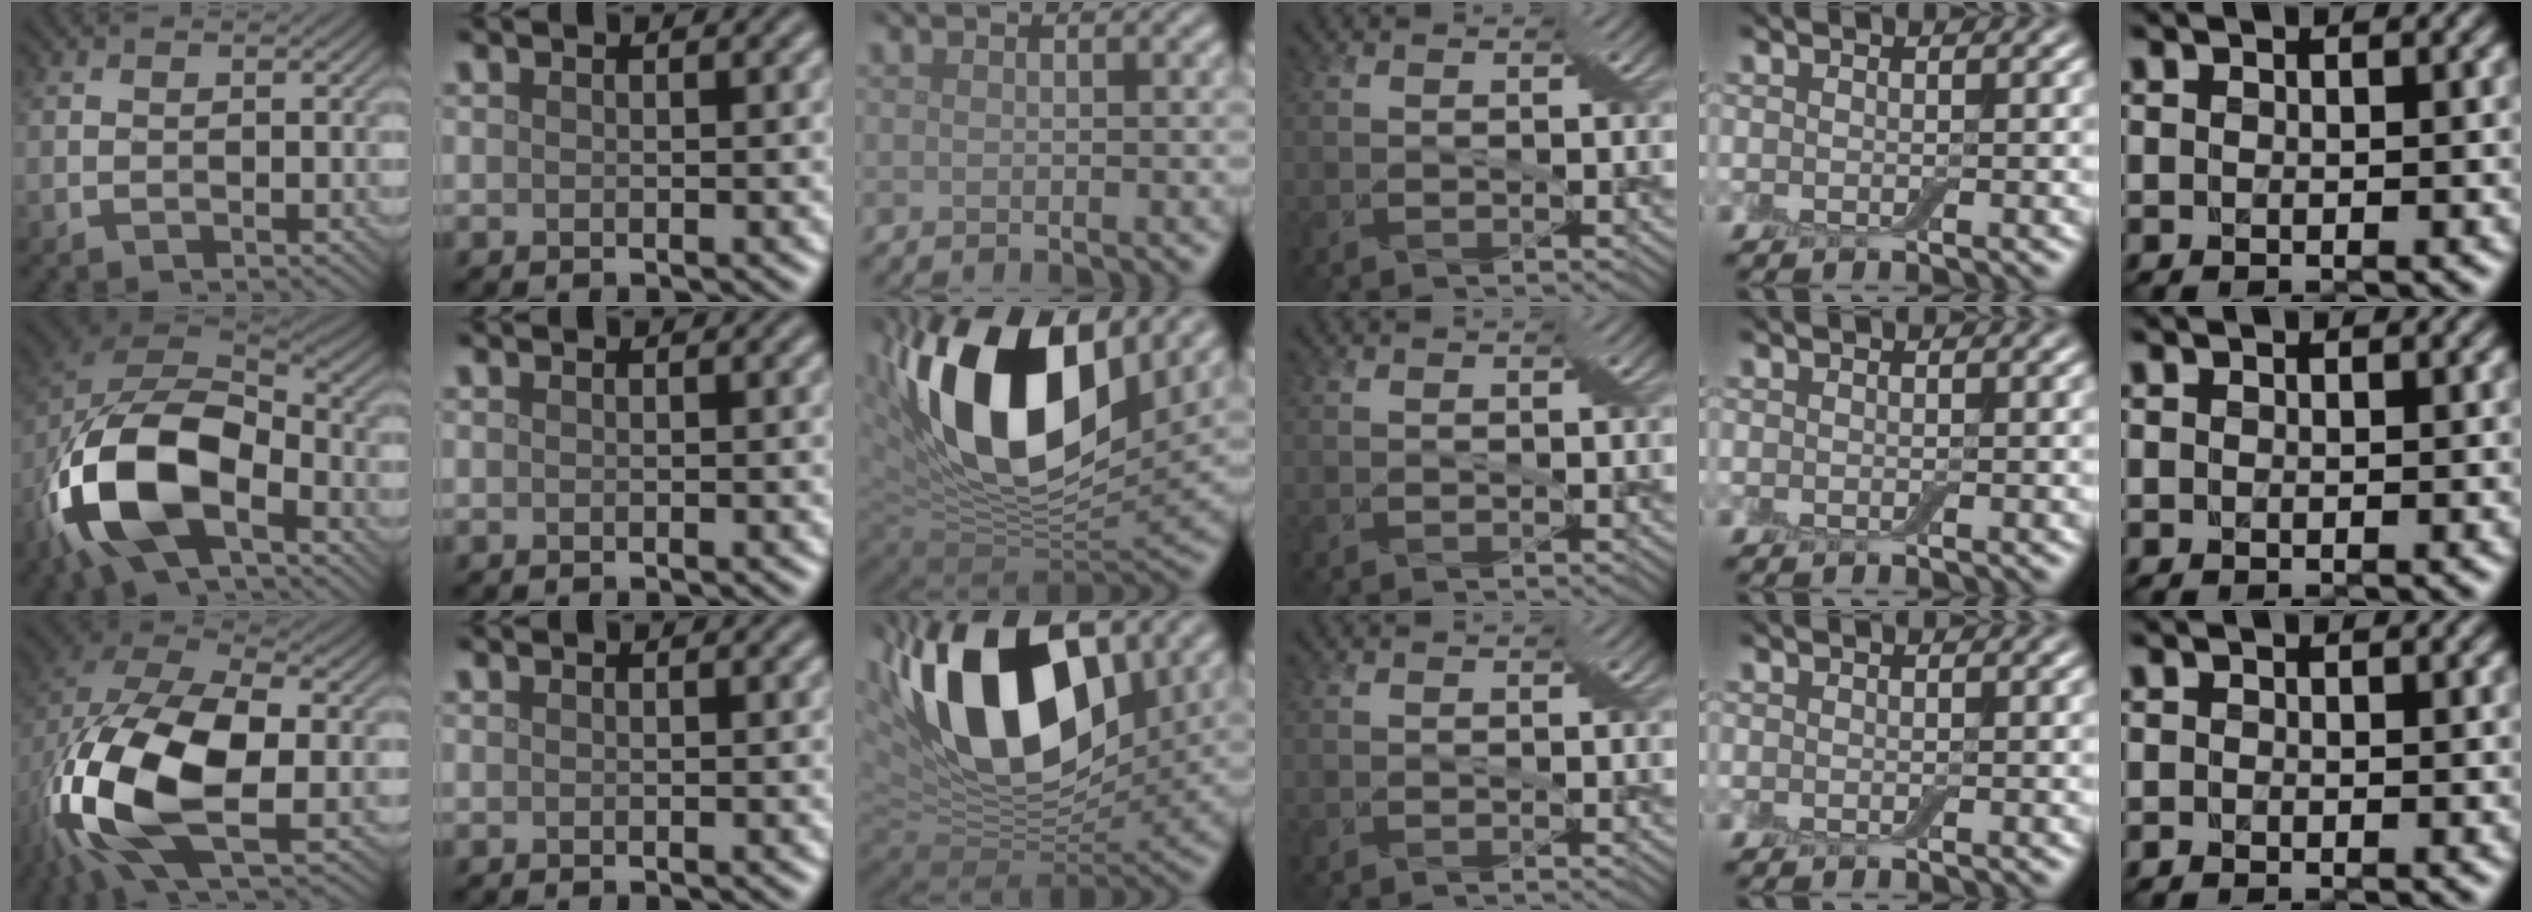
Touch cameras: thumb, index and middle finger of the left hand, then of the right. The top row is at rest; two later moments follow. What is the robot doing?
{"motion": "cut", "object": "cling film"}